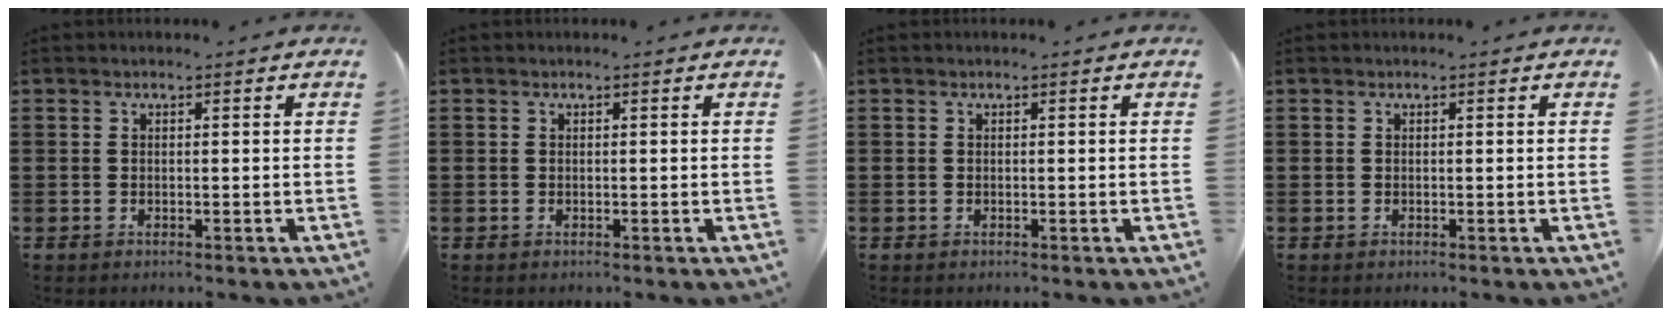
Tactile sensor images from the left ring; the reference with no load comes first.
{"total": 0.0}
{"total": 0.0}
{"total": 0.0}